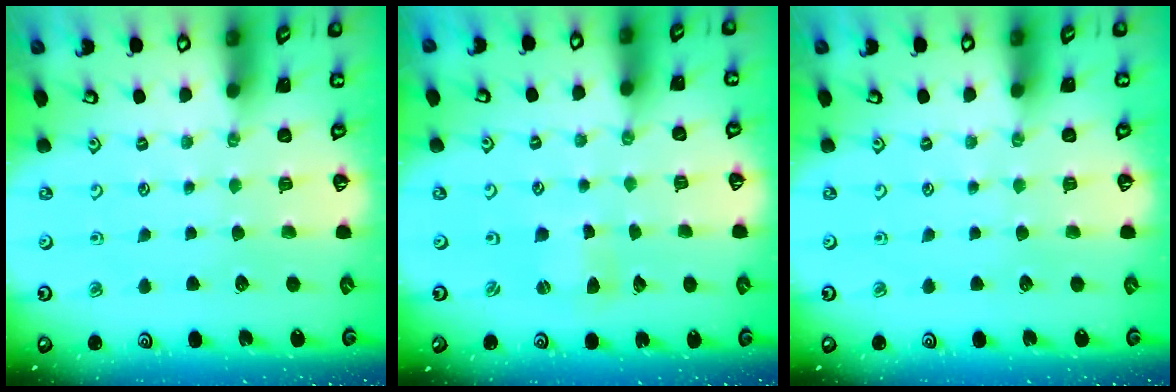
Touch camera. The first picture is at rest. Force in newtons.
{"total": 0.9, "press": 0.9, "slide": 0.2}
{"total": 0.0}